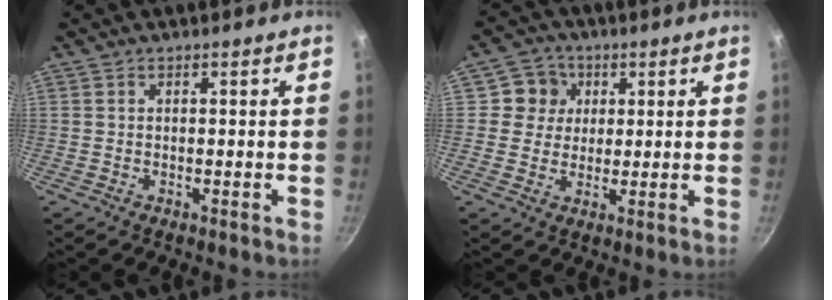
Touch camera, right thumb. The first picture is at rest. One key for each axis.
{"total": 6.4, "fx": 1.5, "fy": 6.1, "fz": 1.2, "tx": 0.018, "ty": 0.006, "tz": 0.020}